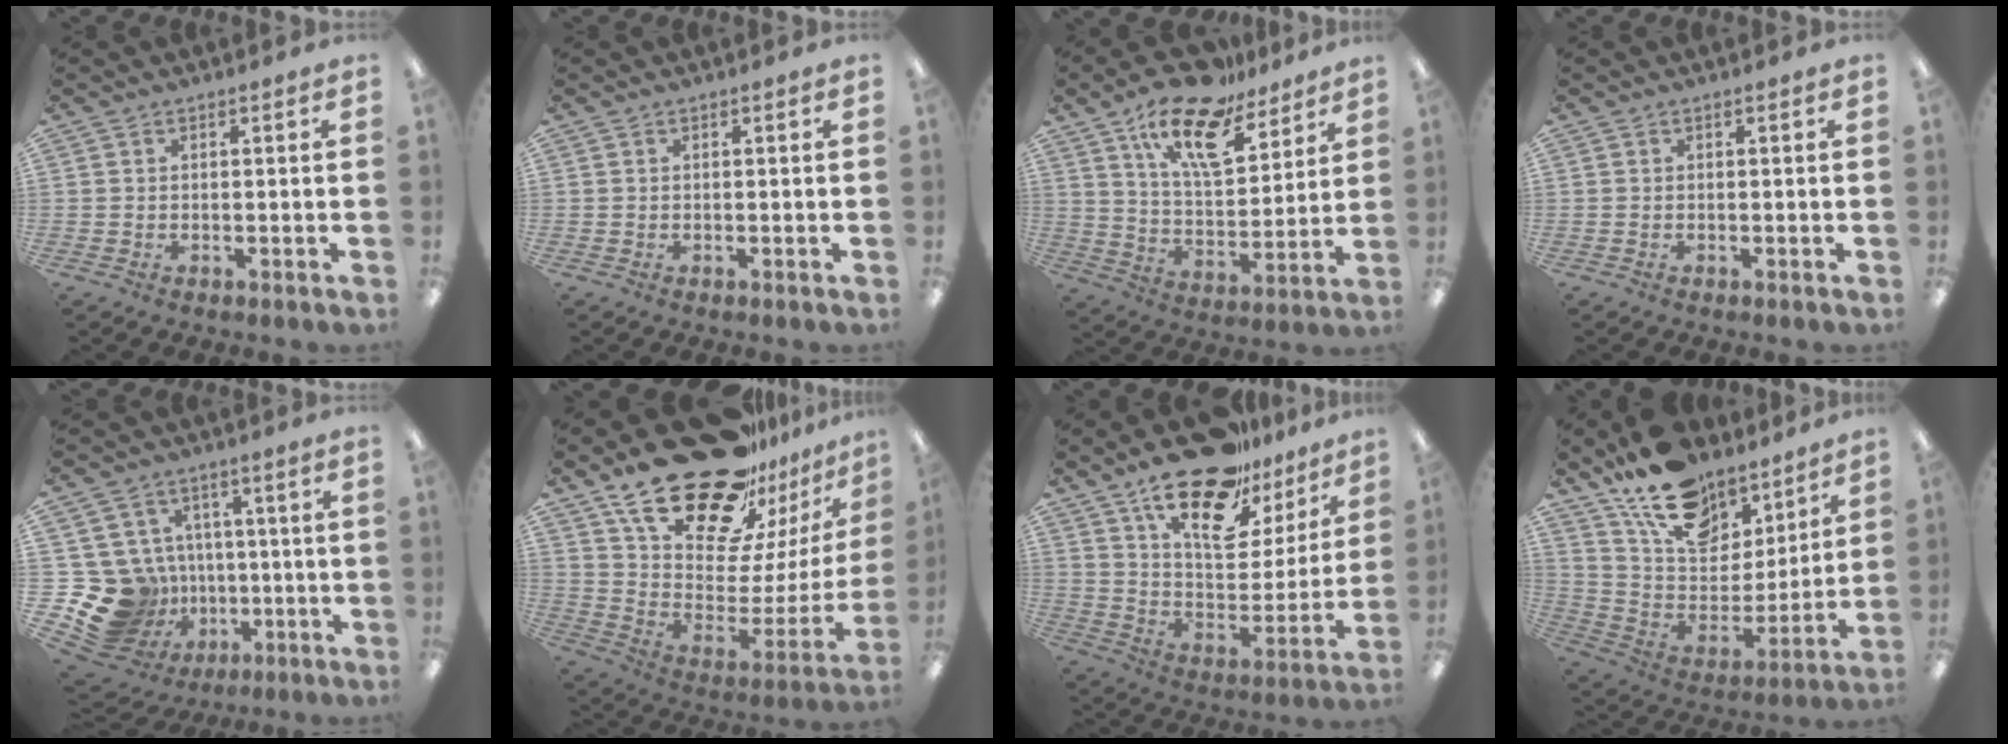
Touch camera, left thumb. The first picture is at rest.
{"total": 0.0}
{"total": 17.7, "force": [12.3, 7.5, 10.2], "torque": [-0.175, -0.065, 0.212]}
{"total": 0.0}
{"total": 20.1, "force": [-2.2, 18.0, 8.7], "torque": [-0.188, 0.001, 0.018]}
{"total": 27.4, "force": [19.9, 12.9, 13.8], "torque": [-0.218, -0.130, 0.366]}
{"total": 22.4, "force": [15.7, 10.0, 12.4], "torque": [-0.194, -0.101, 0.272]}
{"total": 19.1, "force": [14.2, 10.2, 7.8], "torque": [-0.151, -0.092, 0.262]}